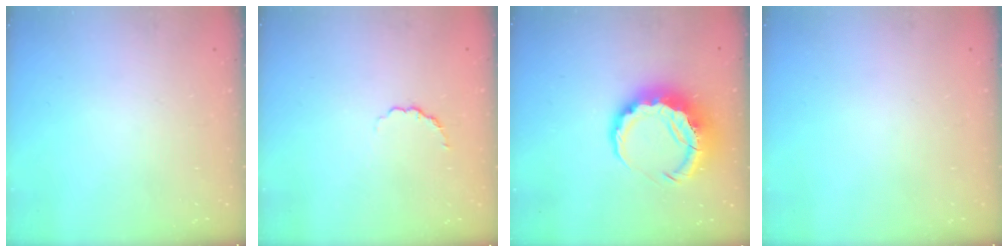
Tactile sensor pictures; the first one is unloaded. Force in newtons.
{"total": 2.6, "press": 2.4, "slide": 1.0}
{"total": 10.2, "press": 9.9, "slide": 2.3}
{"total": 0.0}